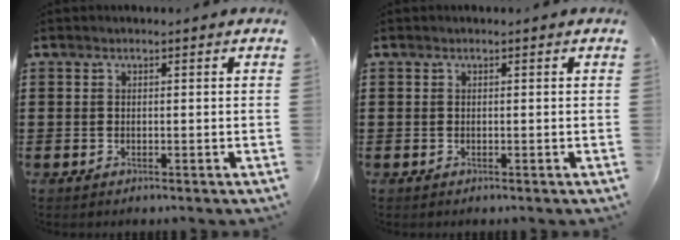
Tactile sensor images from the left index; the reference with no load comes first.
{"total": 0.0}